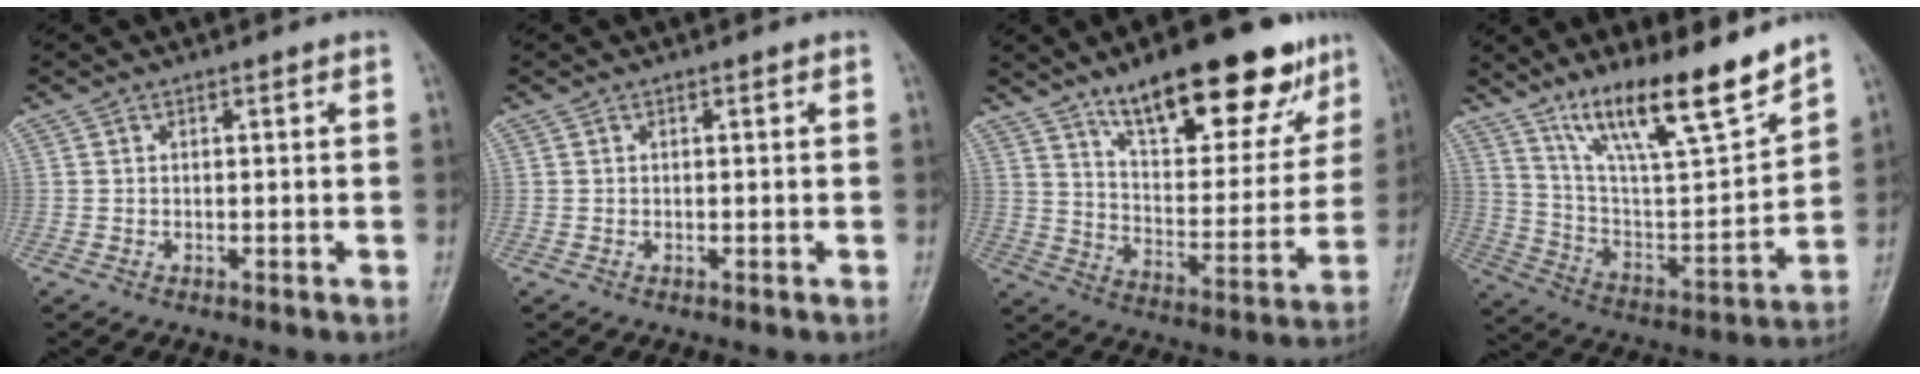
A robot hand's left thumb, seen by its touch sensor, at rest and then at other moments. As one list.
[{"total": 0.0}, {"total": 23.0, "force": [14.8, 8.4, 15.4], "torque": [-0.176, -0.054, 0.232]}, {"total": 19.1, "force": [14.1, 3.5, 12.4], "torque": [-0.177, -0.079, 0.253]}]